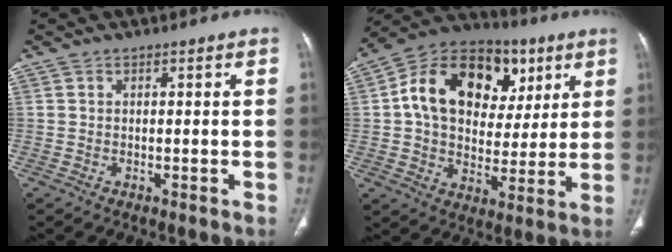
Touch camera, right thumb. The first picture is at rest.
{"total": 22.4, "force": [6.6, 16.0, 14.2], "torque": [-0.197, 0.020, 0.104]}